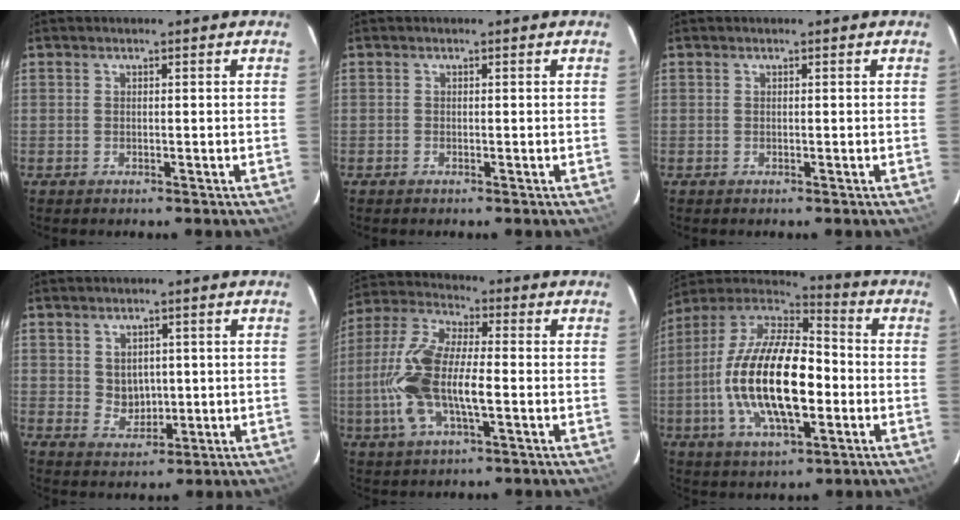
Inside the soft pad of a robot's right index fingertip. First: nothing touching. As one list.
[{"total": 0.0}, {"total": 0.0}, {"total": 4.3, "force": [0.8, 3.7, 1.9], "torque": [-0.031, 0.002, 0.026]}, {"total": 15.1, "force": [-2.7, 5.7, 13.7], "torque": [-0.296, 0.004, -0.058]}, {"total": 21.7, "force": [-3.7, 9.1, 19.4], "torque": [-0.385, -0.007, -0.072]}]